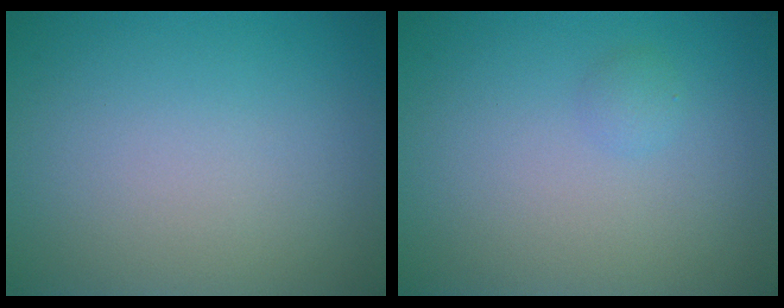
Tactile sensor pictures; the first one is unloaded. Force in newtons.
{"total": 0.8, "press": 0.8, "slide": 0.1}